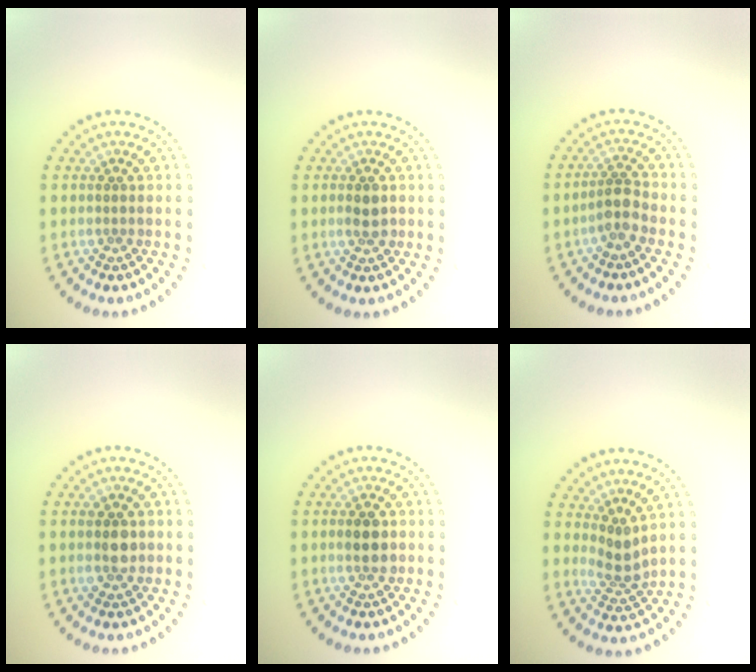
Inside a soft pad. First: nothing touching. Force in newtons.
{"total": 1.8, "press": 1.7, "slide": 0.2}
{"total": 2.3, "press": 1.8, "slide": 1.4}
{"total": 2.5, "press": 2.4, "slide": 0.3}
{"total": 2.7, "press": 2.7, "slide": 0.1}
{"total": 2.3, "press": 1.8, "slide": 1.5}